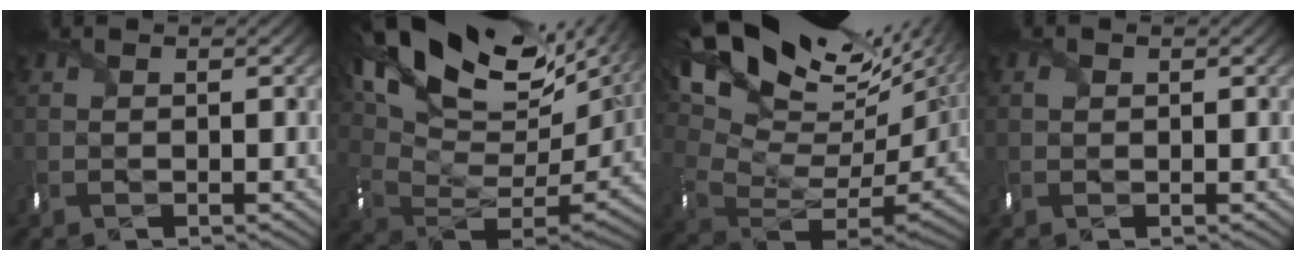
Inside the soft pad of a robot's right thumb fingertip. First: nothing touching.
{"total": 19.9, "force": [10.7, 10.1, 13.4], "torque": [-0.233, 0.016, 0.206]}
{"total": 18.6, "force": [9.6, 8.3, 13.6], "torque": [-0.223, 0.018, 0.203]}
{"total": 0.6, "force": [0.2, 0.5, 0.3], "torque": [-0.008, 0.000, 0.002]}